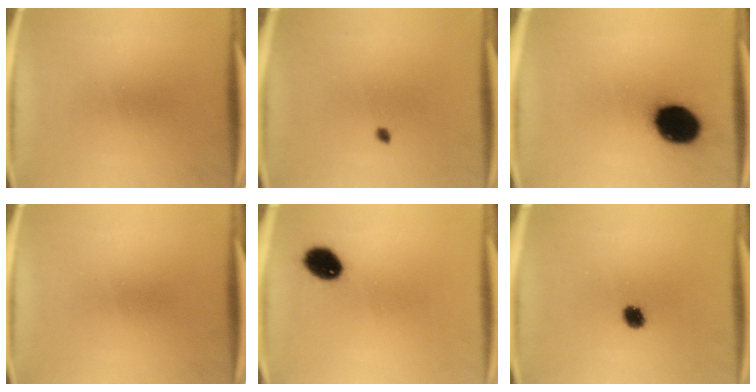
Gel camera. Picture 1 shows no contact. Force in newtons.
{"total": 0.8}
{"total": 15.6}
{"total": 0.0}
{"total": 8.1}
{"total": 3.4}